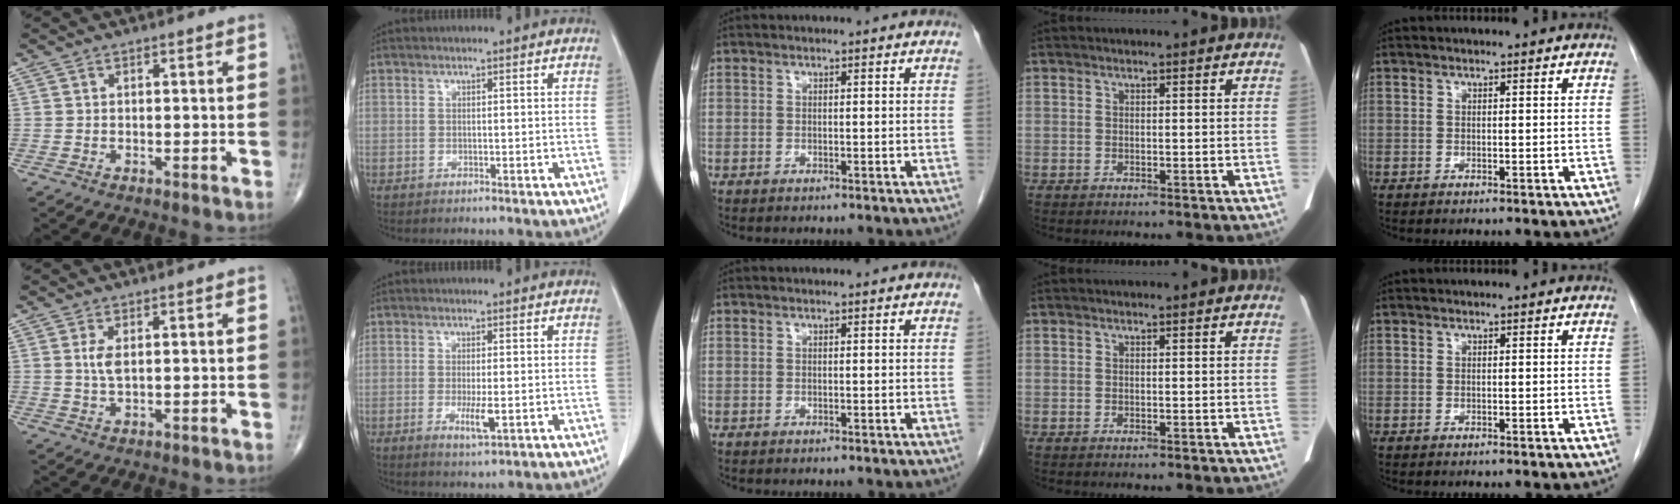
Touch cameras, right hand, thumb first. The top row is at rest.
{"thumb": {"total": 3.1, "force": [0.7, 1.2, 2.7], "torque": [-0.059, -0.001, 0.018]}, "index": {"total": 3.5, "force": [-0.9, 0.7, 3.3], "torque": [-0.059, -0.007, -0.010]}}